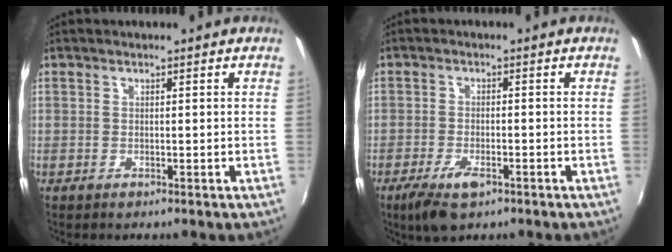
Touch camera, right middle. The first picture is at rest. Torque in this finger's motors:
{"motor_torque": [0.71, -0.77, 0.30, 0.08]}